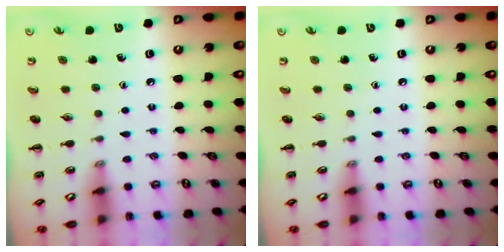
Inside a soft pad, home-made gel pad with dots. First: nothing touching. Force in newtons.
{"total": 0.0}